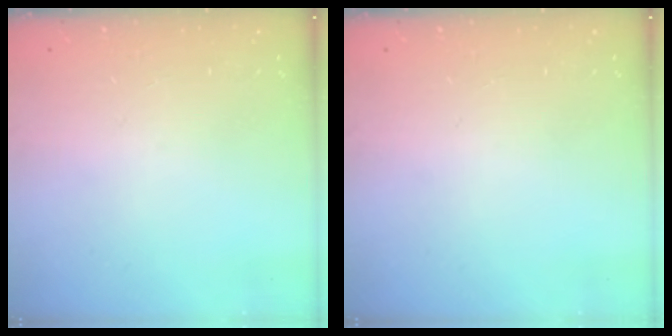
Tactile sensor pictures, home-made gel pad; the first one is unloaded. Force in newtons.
{"total": 0.0}